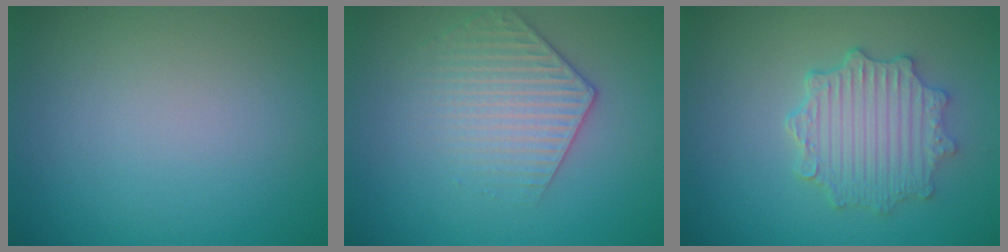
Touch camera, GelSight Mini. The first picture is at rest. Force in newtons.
{"total": 3.1, "press": 3.0, "slide": 1.0}
{"total": 4.9, "press": 4.0, "slide": 2.9}